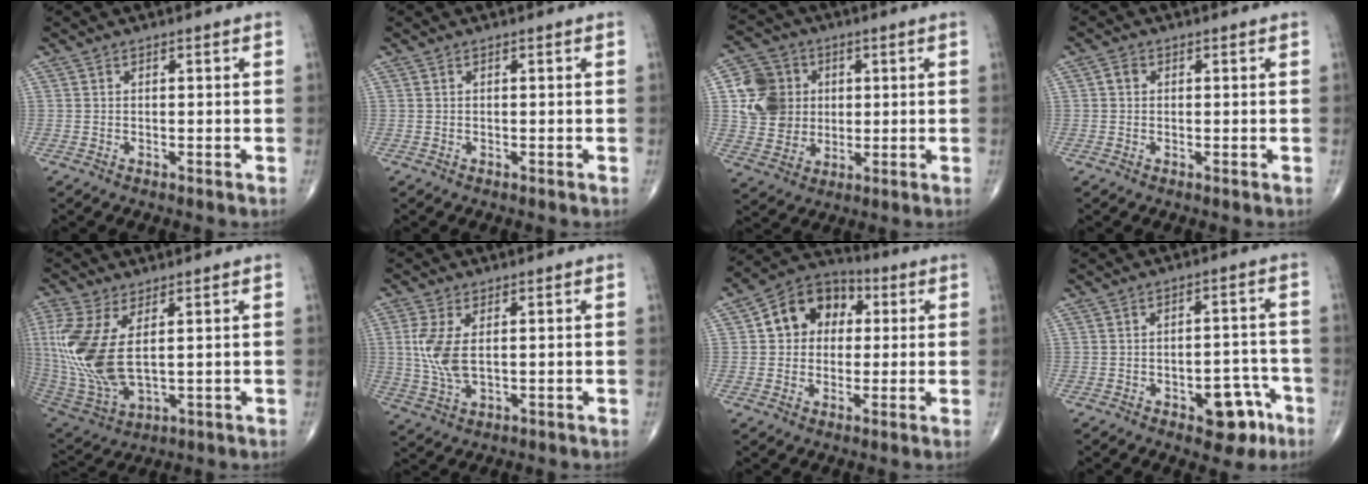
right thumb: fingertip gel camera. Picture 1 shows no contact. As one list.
[{"total": 0.0}, {"total": 11.9, "force": [1.7, 10.6, 5.1], "torque": [-0.072, 0.004, 0.033]}, {"total": 1.5, "force": [0.2, 1.3, 0.8], "torque": [-0.010, 0.004, 0.001]}, {"total": 16.5, "force": [2.9, 7.7, 14.3], "torque": [-0.340, -0.020, 0.073]}, {"total": 7.6, "force": [1.1, 3.7, 6.5], "torque": [-0.153, -0.007, 0.030]}, {"total": 11.5, "force": [2.2, 9.3, 6.3], "torque": [-0.065, 0.019, 0.024]}, {"total": 8.3, "force": [-4.1, 4.5, 5.8], "torque": [-0.041, 0.039, -0.045]}]